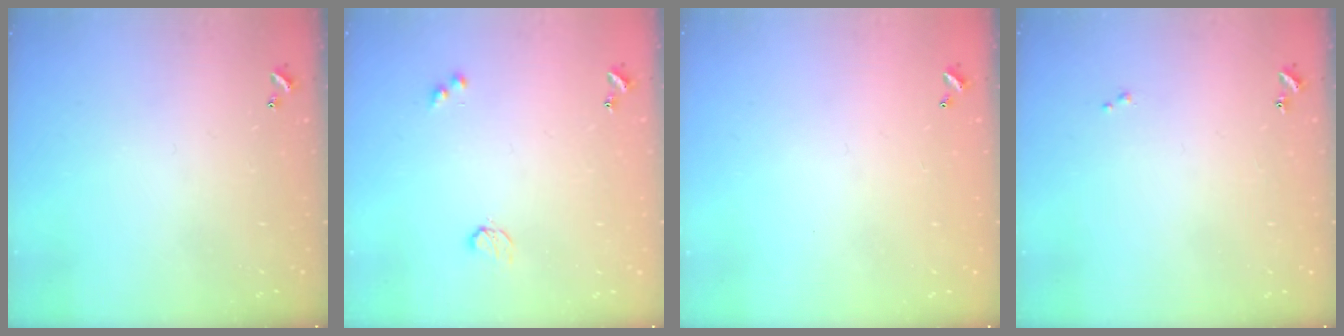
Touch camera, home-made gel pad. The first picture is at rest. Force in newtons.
{"total": 3.4, "press": 3.4, "slide": 0.5}
{"total": 2.9, "press": 2.9, "slide": 0.1}
{"total": 0.7, "press": 0.6, "slide": 0.3}